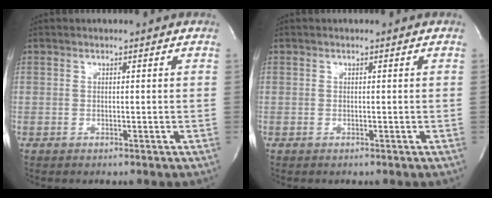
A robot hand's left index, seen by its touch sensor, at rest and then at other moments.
{"total": 0.0}